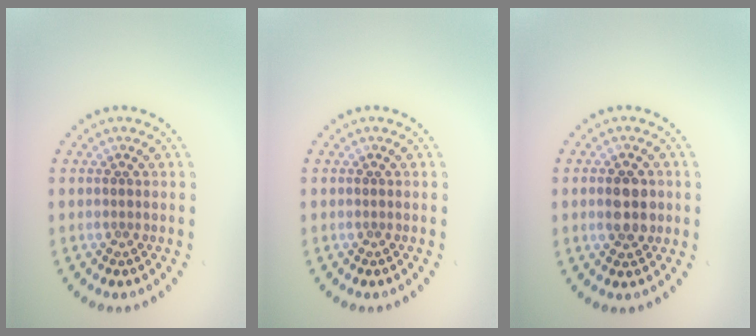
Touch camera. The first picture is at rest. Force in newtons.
{"total": 0.0}
{"total": 3.2, "press": 3.2, "slide": 0.1}